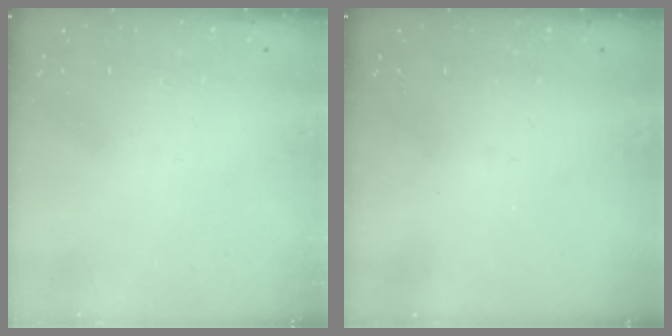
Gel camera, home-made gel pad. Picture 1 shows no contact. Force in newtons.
{"total": 0.0}